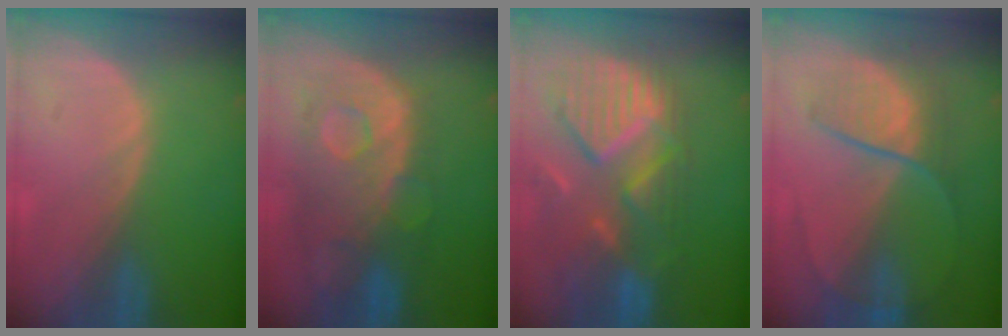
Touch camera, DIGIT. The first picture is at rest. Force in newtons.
{"total": 11.2, "press": 9.8, "slide": 5.5}
{"total": 11.8, "press": 10.4, "slide": 5.7}
{"total": 6.9, "press": 6.6, "slide": 2.0}